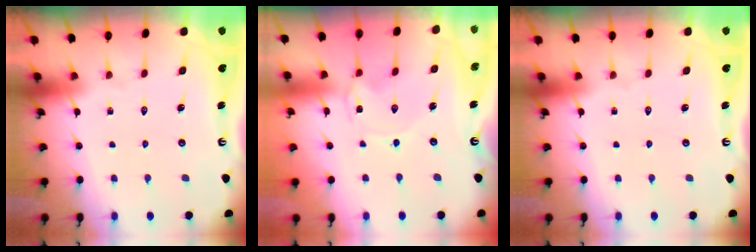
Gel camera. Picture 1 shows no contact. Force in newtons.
{"total": 0.0}
{"total": 0.0}